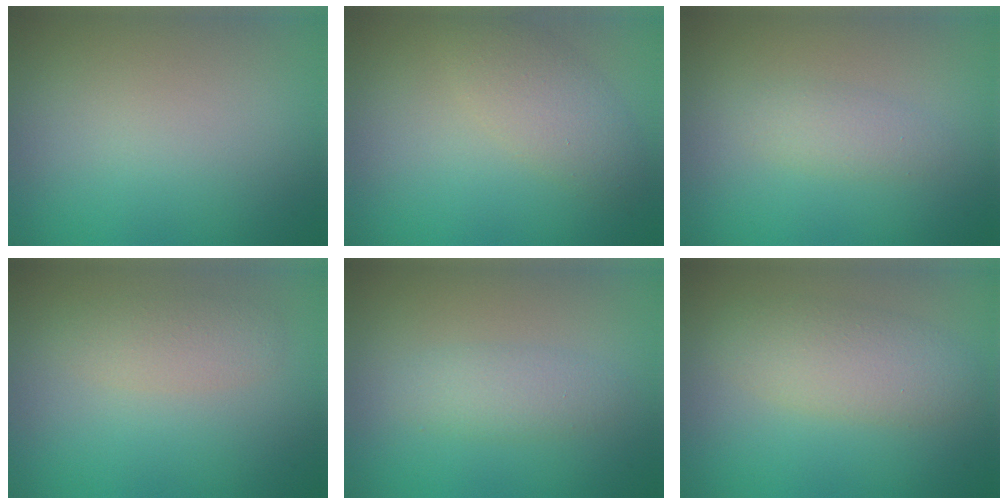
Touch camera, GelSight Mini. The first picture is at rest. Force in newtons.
{"total": 3.2, "press": 3.2, "slide": 0.3}
{"total": 1.6, "press": 1.6, "slide": 0.1}
{"total": 2.1, "press": 2.1, "slide": 0.2}
{"total": 2.0, "press": 2.0, "slide": 0.0}
{"total": 3.8, "press": 3.8, "slide": 0.1}